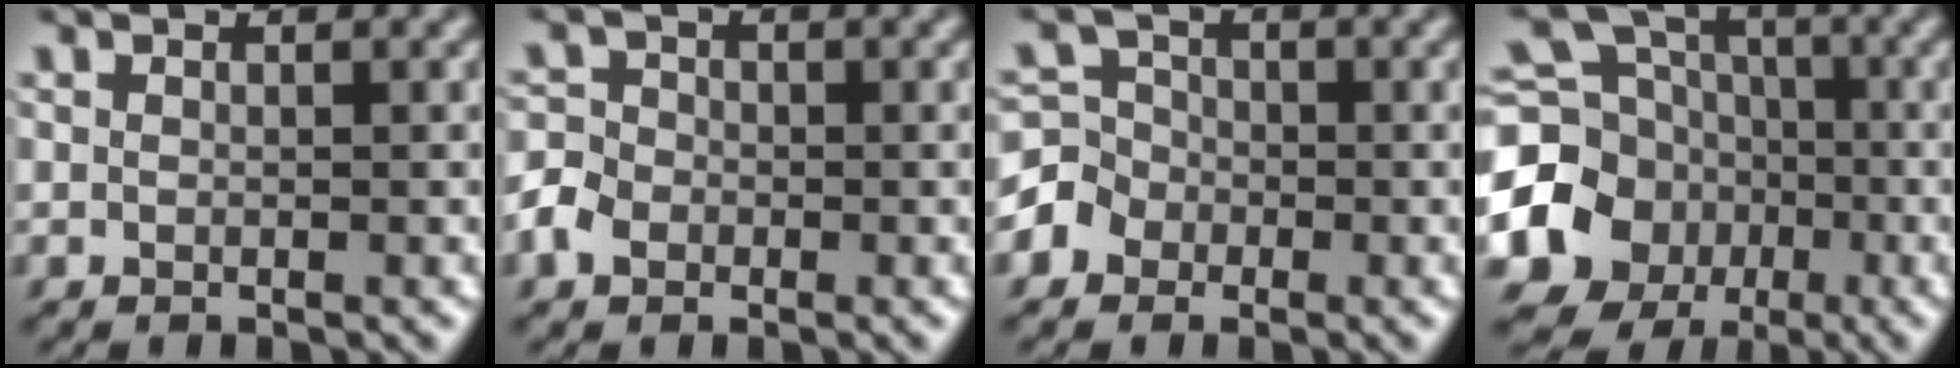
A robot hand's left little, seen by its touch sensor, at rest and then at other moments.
{"total": 3.1, "force": [-1.3, 2.5, 1.2], "torque": [-0.019, 0.002, -0.031]}
{"total": 4.8, "force": [-1.9, 4.4, 0.8], "torque": [0.002, 0.015, -0.062]}
{"total": 13.4, "force": [-3.3, 11.9, 5.2], "torque": [-0.127, -0.034, -0.081]}